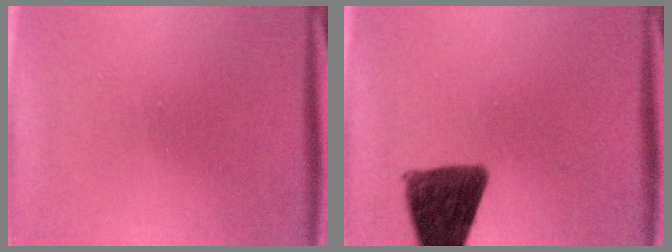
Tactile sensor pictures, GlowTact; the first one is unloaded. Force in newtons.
{"total": 11.4}